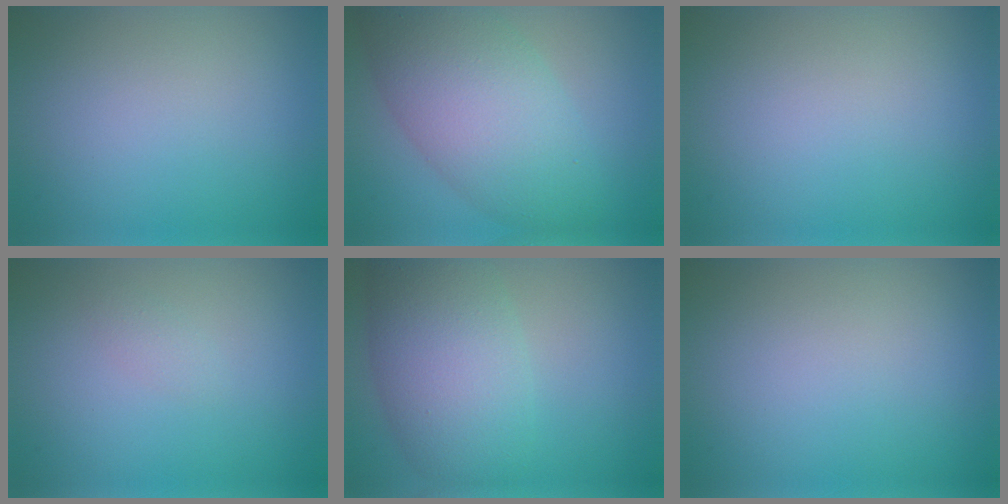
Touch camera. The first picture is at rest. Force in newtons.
{"total": 8.8, "press": 8.8, "slide": 0.2}
{"total": 0.0}
{"total": 0.8, "press": 0.8, "slide": 0.0}
{"total": 7.6, "press": 7.6, "slide": 0.3}
{"total": 0.0}